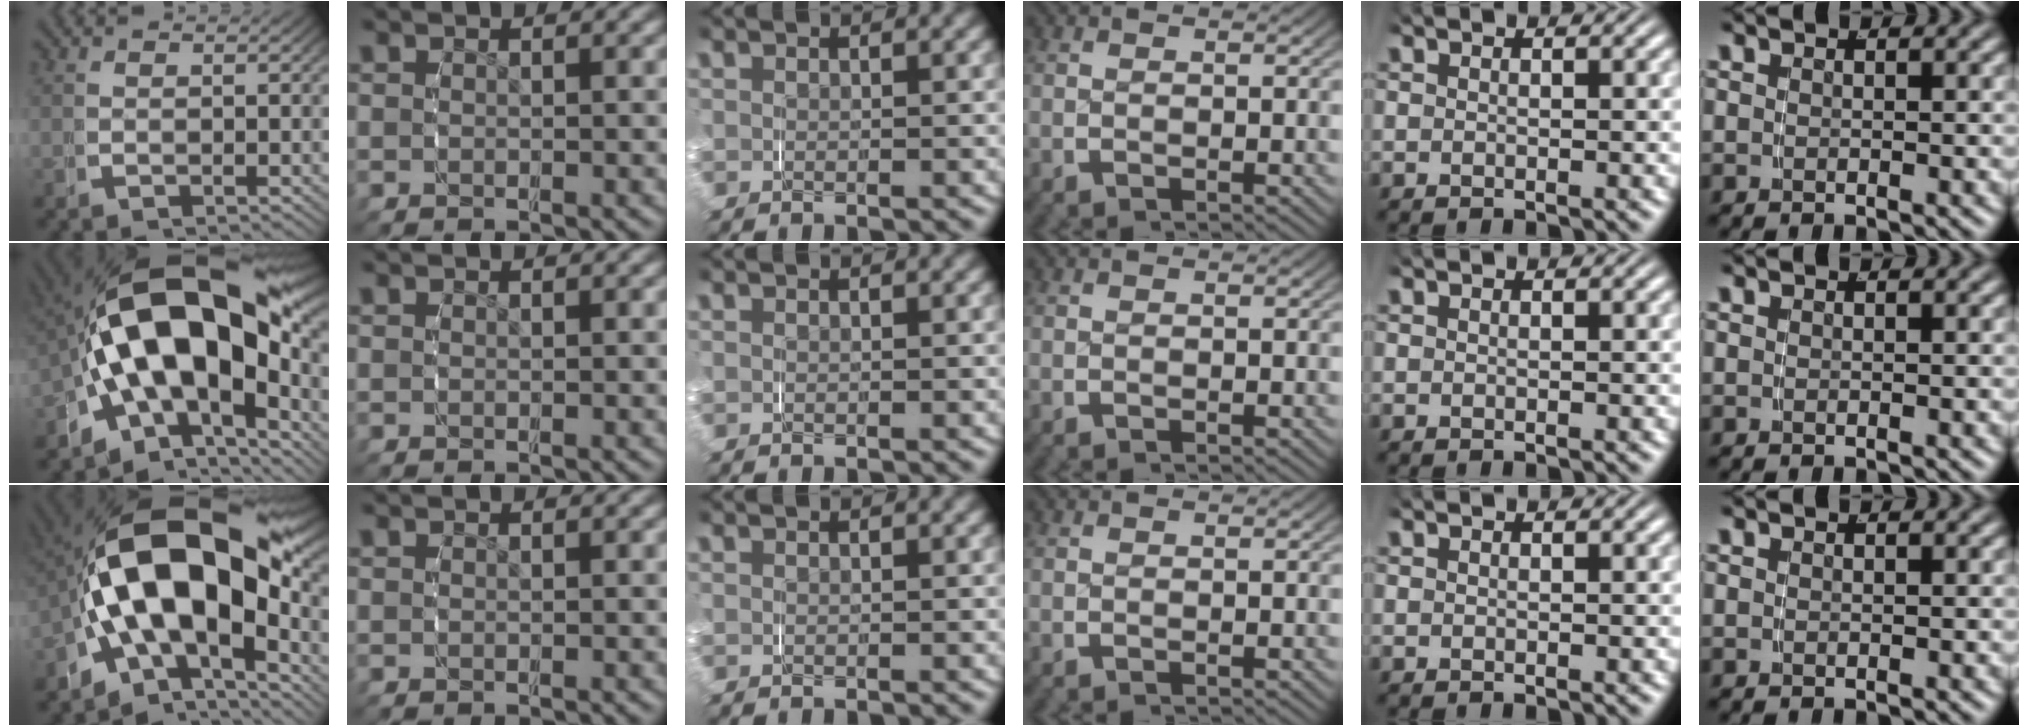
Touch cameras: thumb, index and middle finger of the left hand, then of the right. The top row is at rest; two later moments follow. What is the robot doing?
{"motion": "grasp_and_lifting", "object": "phone"}